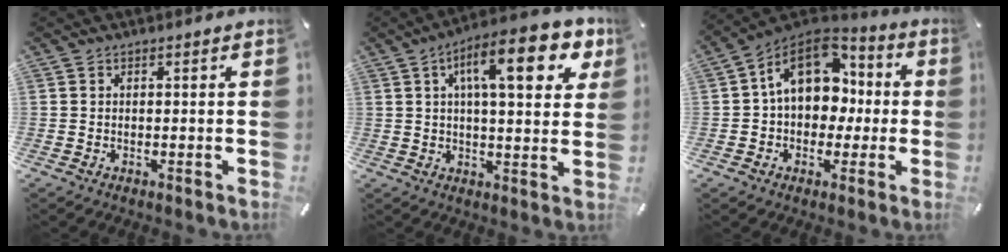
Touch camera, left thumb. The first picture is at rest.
{"total": 17.1, "force": [6.9, 5.9, 14.5], "torque": [-0.215, -0.012, 0.102]}
{"total": 15.7, "force": [3.4, 11.8, 9.9], "torque": [-0.167, -0.007, 0.066]}